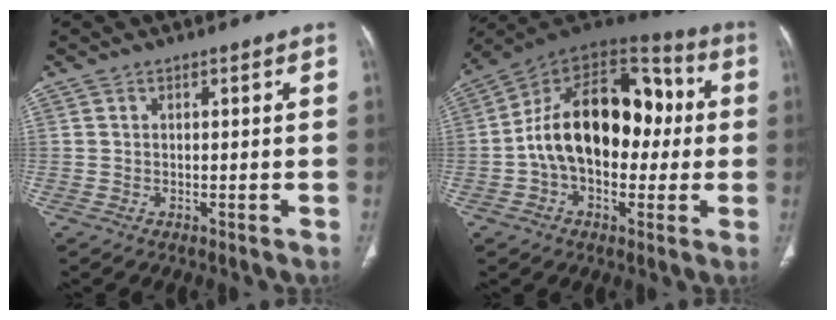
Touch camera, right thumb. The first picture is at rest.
{"total": 22.2, "force": [0.2, 14.0, 17.1], "torque": [-0.254, 0.049, -0.002]}